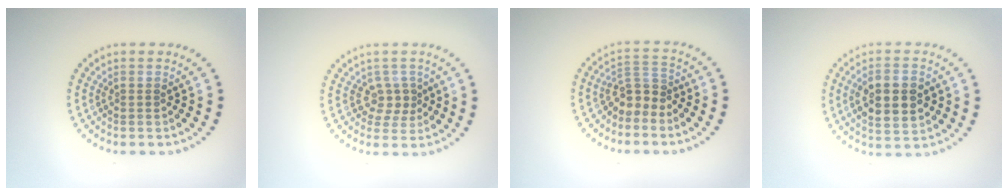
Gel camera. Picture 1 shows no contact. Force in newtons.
{"total": 1.8, "press": 1.4, "slide": 1.0}
{"total": 2.5, "press": 2.0, "slide": 1.5}
{"total": 5.7, "press": 5.7, "slide": 0.4}